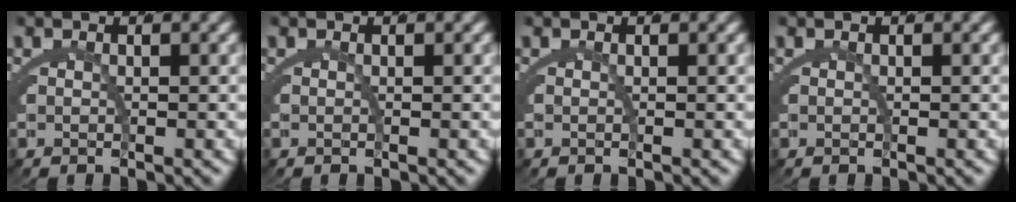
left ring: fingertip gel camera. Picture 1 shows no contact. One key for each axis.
{"total": 0.0}
{"total": 0.0}
{"total": 0.0}